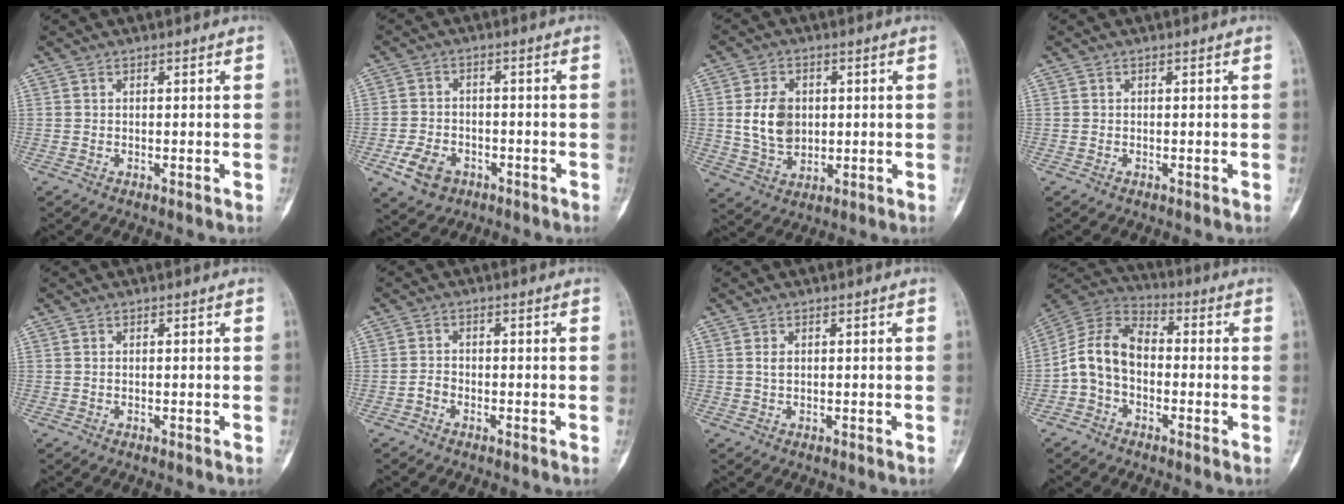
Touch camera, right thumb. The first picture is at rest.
{"total": 6.8, "force": [-3.3, 4.9, 3.5], "torque": [-0.056, 0.019, -0.052]}
{"total": 8.9, "force": [0.9, 6.6, 5.9], "torque": [-0.083, -0.006, 0.022]}
{"total": 0.0}
{"total": 0.0}
{"total": 1.6, "force": [-1.0, 1.1, 0.7], "torque": [-0.006, 0.010, -0.024]}
{"total": 0.9, "force": [0.1, 0.6, 0.7], "torque": [-0.008, 0.001, 0.001]}
{"total": 10.6, "force": [-1.9, 7.4, 7.3], "torque": [-0.128, 0.040, -0.050]}